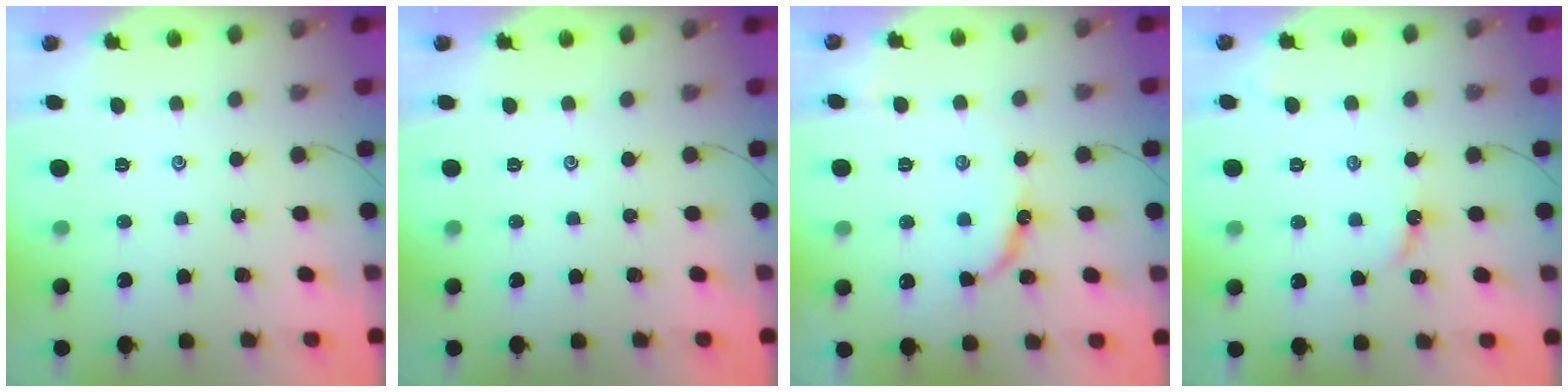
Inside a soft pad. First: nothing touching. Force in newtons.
{"total": 0.0}
{"total": 8.4, "press": 8.4, "slide": 0.6}
{"total": 2.8, "press": 2.8, "slide": 0.2}